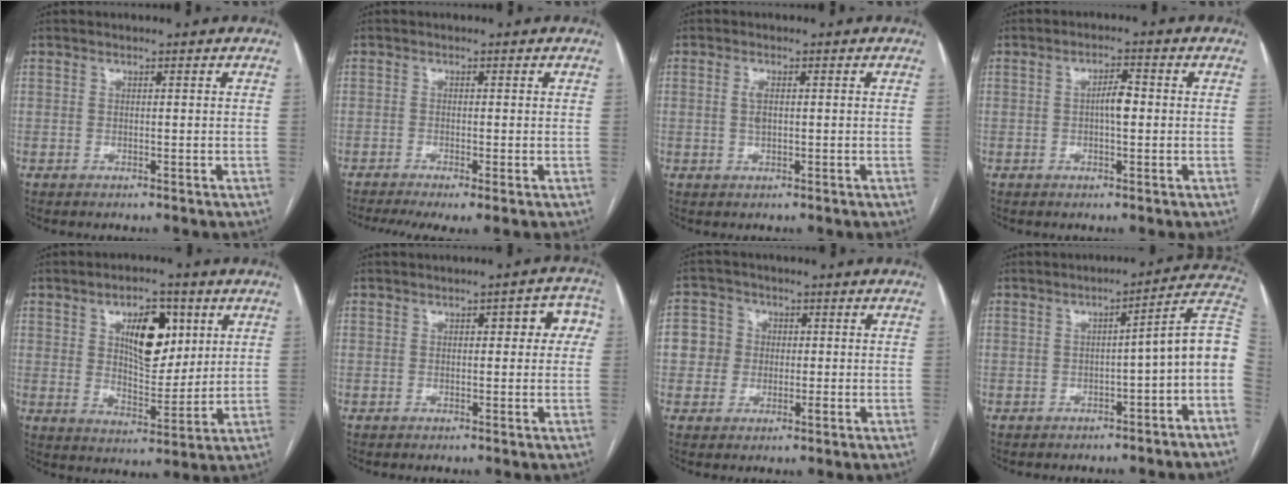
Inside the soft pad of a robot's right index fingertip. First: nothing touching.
{"total": 6.1, "force": [-4.0, 1.0, 4.5], "torque": [-0.073, -0.012, -0.068]}
{"total": 1.9, "force": [0.2, 0.7, 1.8], "torque": [-0.037, 0.001, 0.005]}
{"total": 3.2, "force": [-0.1, 0.9, 3.0], "torque": [-0.051, 0.007, -0.002]}
{"total": 10.6, "force": [3.9, 4.7, 8.7], "torque": [-0.138, 0.008, 0.070]}
{"total": 5.1, "force": [1.0, 2.1, 4.5], "torque": [-0.037, 0.025, 0.005]}
{"total": 5.1, "force": [0.0, 4.9, 1.2], "torque": [-0.021, 0.019, -0.001]}
{"total": 9.3, "force": [-2.8, 0.9, 8.8], "torque": [-0.097, 0.034, -0.044]}